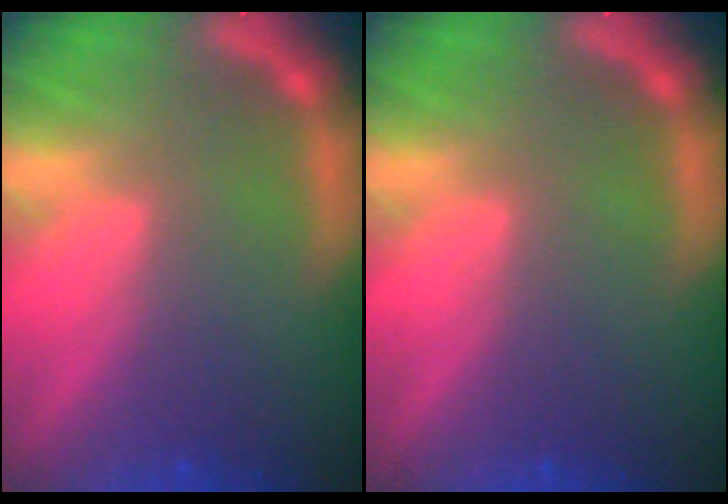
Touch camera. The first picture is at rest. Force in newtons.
{"total": 0.0}